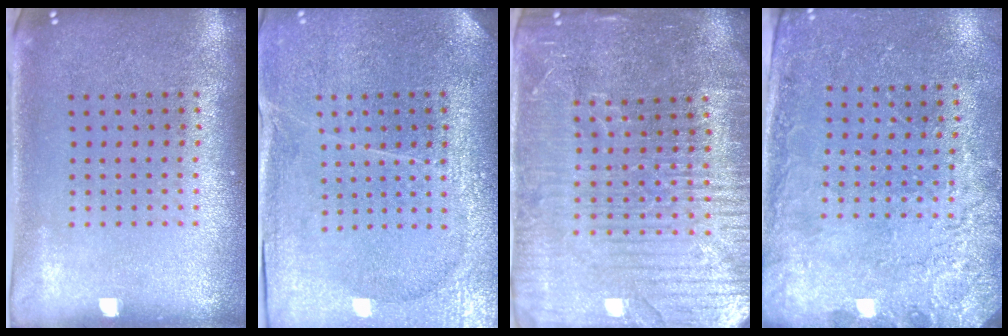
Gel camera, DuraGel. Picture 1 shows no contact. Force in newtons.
{"total": 3.8, "press": 3.4, "slide": 1.6}
{"total": 4.8, "press": 4.5, "slide": 1.7}
{"total": 2.5, "press": 2.4, "slide": 0.8}